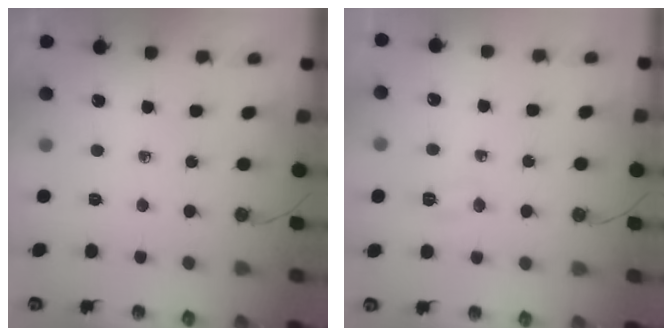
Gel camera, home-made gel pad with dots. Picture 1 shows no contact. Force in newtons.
{"total": 4.4, "press": 4.4, "slide": 0.5}